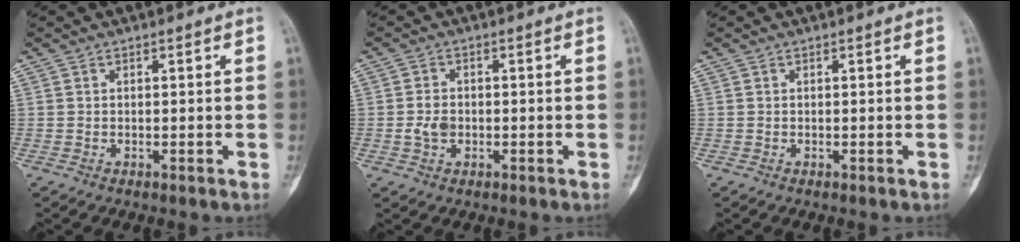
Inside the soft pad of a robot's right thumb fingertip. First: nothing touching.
{"total": 3.3, "force": [-0.5, 2.4, 2.2], "torque": [-0.036, 0.005, -0.009]}
{"total": 0.0}